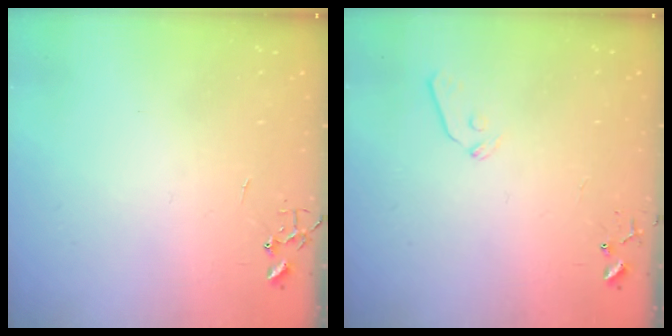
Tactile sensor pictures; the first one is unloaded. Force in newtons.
{"total": 7.5, "press": 7.4, "slide": 0.9}